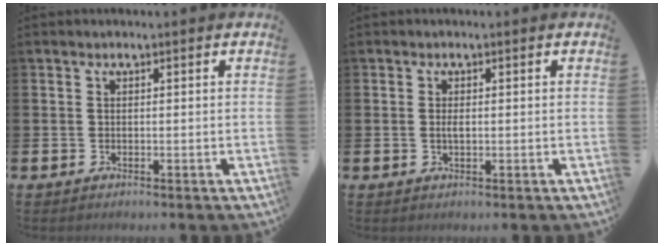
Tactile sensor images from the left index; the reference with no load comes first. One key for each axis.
{"total": 1.1, "fx": 0.1, "fy": 0.4, "fz": 1.0, "tx": -0.013, "ty": 0.001, "tz": -0.002}